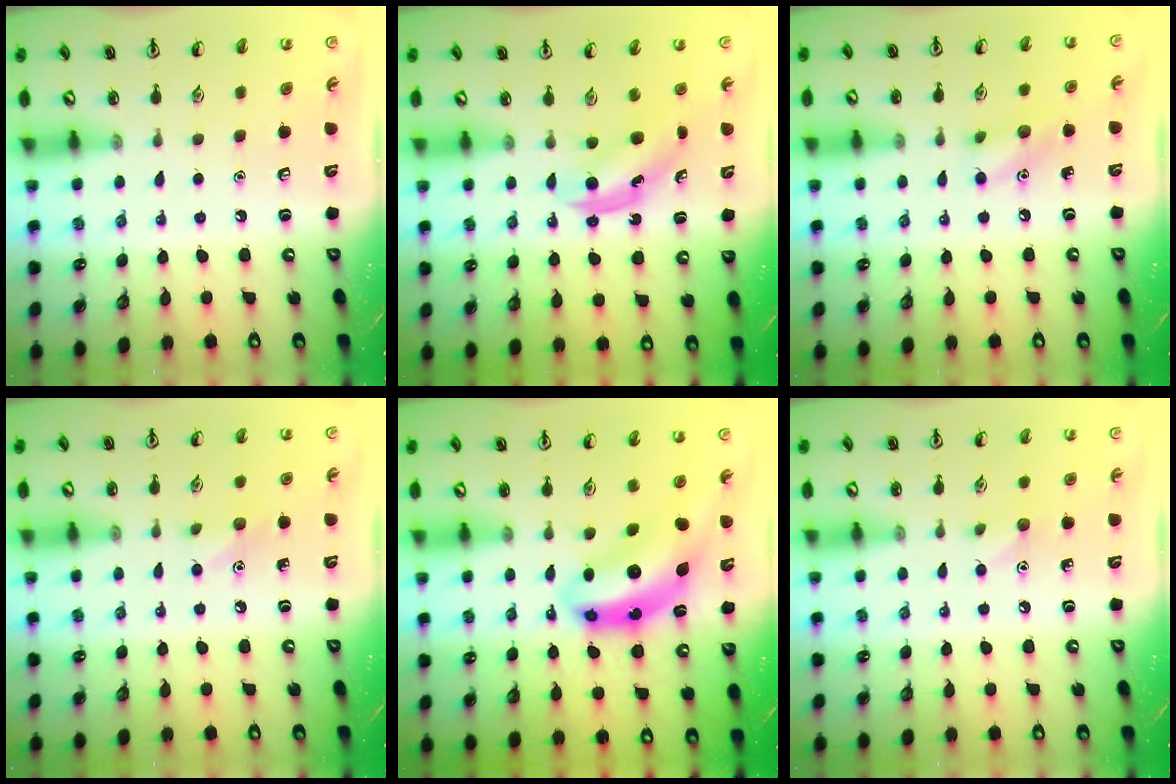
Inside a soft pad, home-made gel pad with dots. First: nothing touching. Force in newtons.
{"total": 5.0, "press": 4.9, "slide": 0.7}
{"total": 8.1, "press": 8.0, "slide": 1.1}
{"total": 5.9, "press": 5.6, "slide": 1.9}
{"total": 9.6, "press": 9.0, "slide": 3.3}
{"total": 5.4, "press": 5.1, "slide": 1.8}